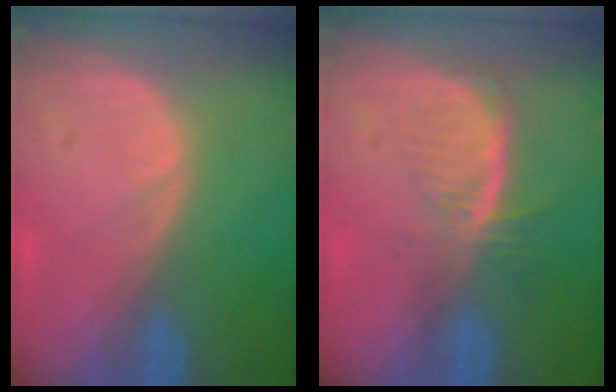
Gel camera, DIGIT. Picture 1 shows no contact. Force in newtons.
{"total": 5.9, "press": 5.1, "slide": 3.0}